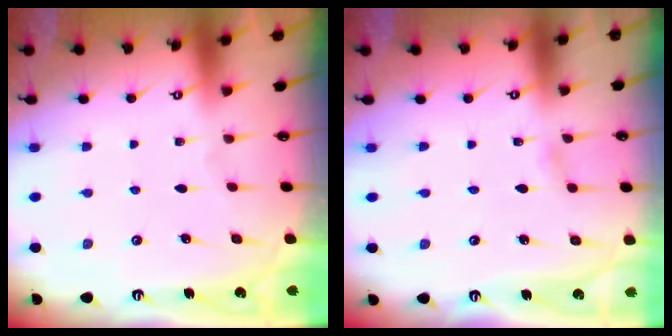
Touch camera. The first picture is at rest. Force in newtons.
{"total": 1.7, "press": 1.7, "slide": 0.2}